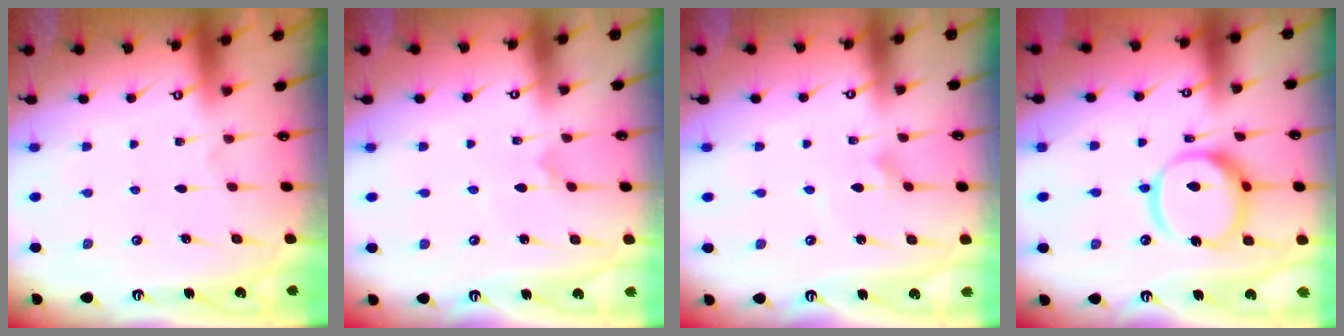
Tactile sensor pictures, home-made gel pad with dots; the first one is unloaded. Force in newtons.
{"total": 2.4, "press": 2.4, "slide": 0.2}
{"total": 2.3, "press": 2.3, "slide": 0.1}
{"total": 15.4, "press": 15.3, "slide": 1.9}